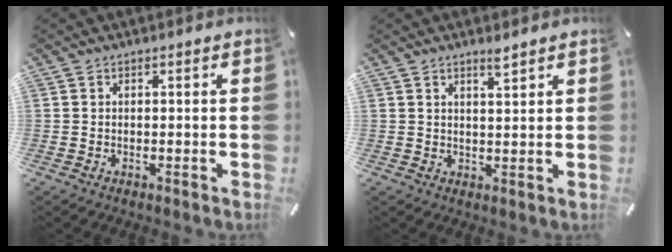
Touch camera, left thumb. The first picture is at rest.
{"total": 2.6, "force": [2.2, 0.1, 1.4], "torque": [-0.023, -0.010, 0.037]}